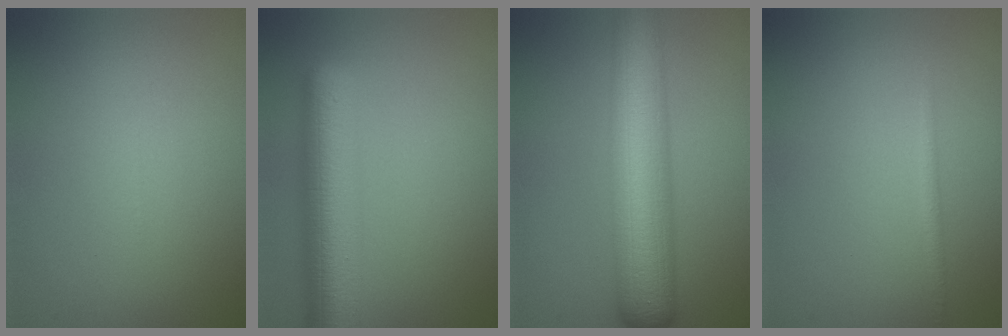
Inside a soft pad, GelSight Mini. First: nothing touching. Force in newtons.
{"total": 7.7, "press": 7.6, "slide": 0.4}
{"total": 10.1, "press": 10.1, "slide": 0.3}
{"total": 0.8, "press": 0.8, "slide": 0.0}